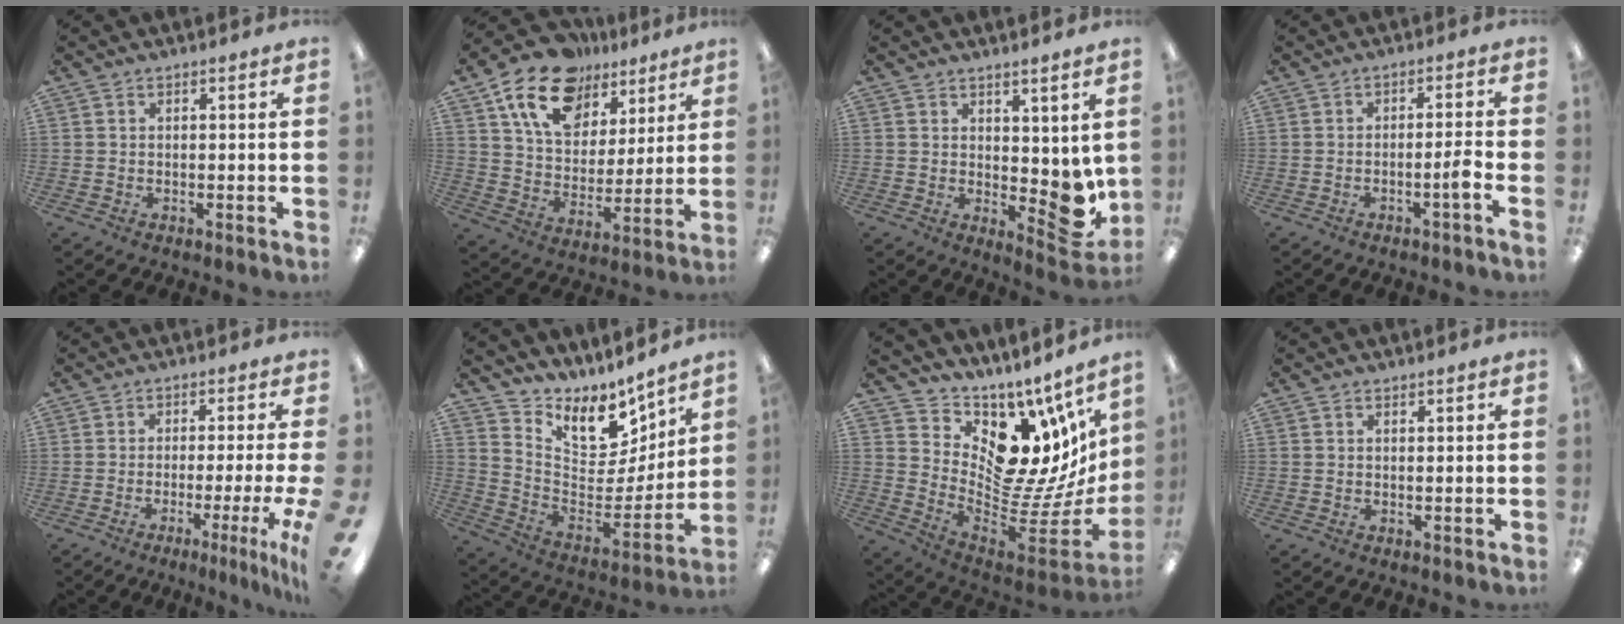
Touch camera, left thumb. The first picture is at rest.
{"total": 16.7, "force": [10.3, 10.7, 7.6], "torque": [-0.136, -0.050, 0.192]}
{"total": 6.8, "force": [0.5, 4.3, 5.2], "torque": [-0.039, -0.031, 0.019]}
{"total": 3.5, "force": [-2.0, -0.4, 2.9], "torque": [-0.044, -0.006, -0.035]}
{"total": 5.5, "force": [-2.1, -0.6, 5.0], "torque": [-0.080, -0.015, -0.030]}
{"total": 11.2, "force": [8.8, 6.2, 3.1], "torque": [-0.046, -0.102, 0.162]}
{"total": 10.9, "force": [4.6, 7.8, 6.1], "torque": [-0.055, -0.100, 0.085]}
{"total": 0.0}